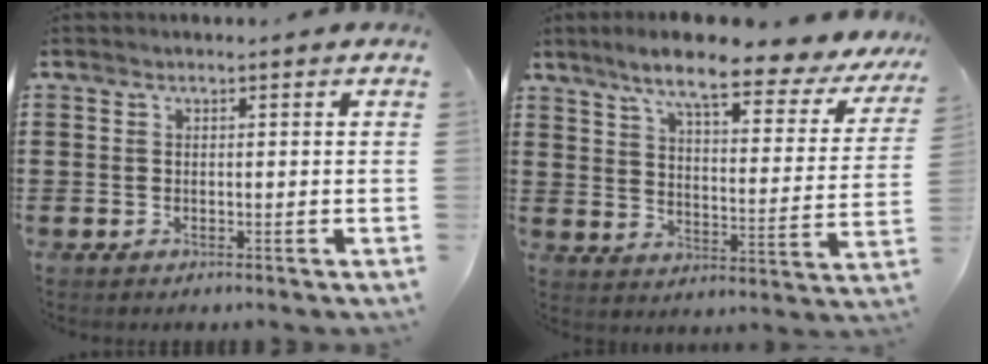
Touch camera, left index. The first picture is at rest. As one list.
[{"total": 9.6, "force": [7.7, 0.6, 5.7], "torque": [-0.122, -0.045, 0.122]}]